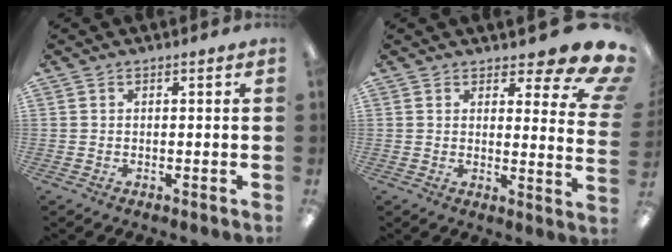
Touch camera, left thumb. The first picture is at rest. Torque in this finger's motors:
{"motor_torque": [0.34, 0.27, -0.04, -0.25, 0.07]}